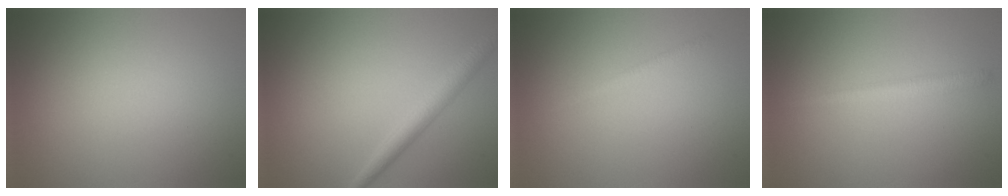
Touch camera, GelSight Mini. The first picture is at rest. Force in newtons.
{"total": 2.6, "press": 2.6, "slide": 0.1}
{"total": 0.7, "press": 0.7, "slide": 0.1}
{"total": 1.7, "press": 1.7, "slide": 0.1}